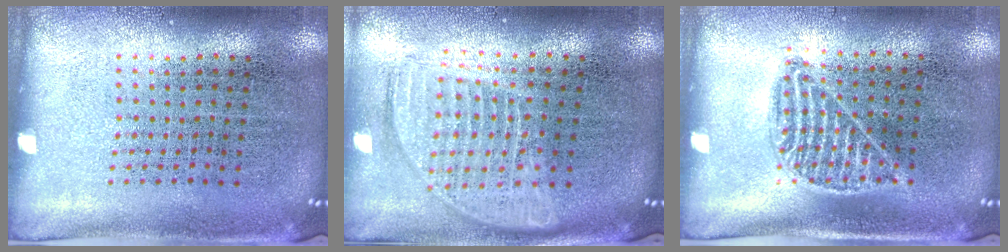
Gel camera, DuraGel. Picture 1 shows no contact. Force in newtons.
{"total": 1.7, "press": 1.4, "slide": 0.9}
{"total": 0.9, "press": 0.9, "slide": 0.4}